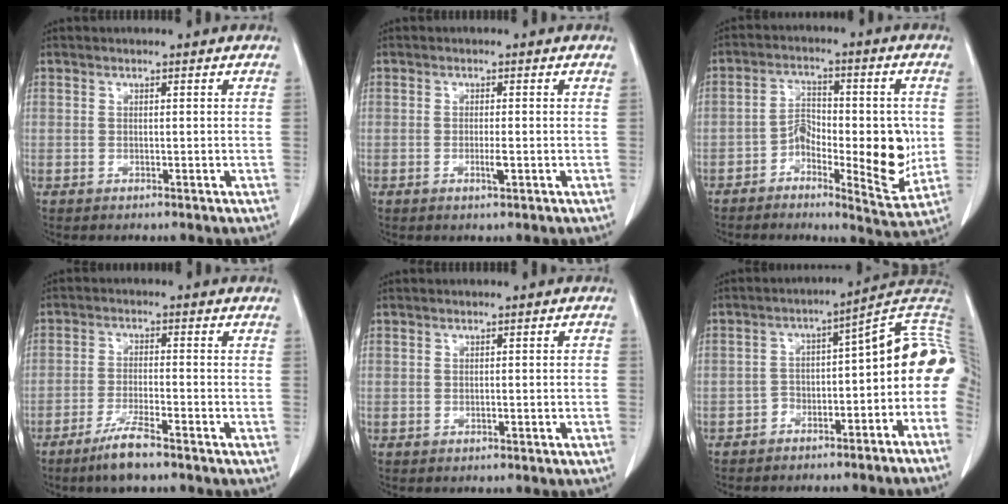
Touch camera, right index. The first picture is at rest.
{"total": 1.7, "force": [-0.6, 0.1, 1.6], "torque": [-0.030, -0.004, -0.011]}
{"total": 11.5, "force": [-2.3, 4.5, 10.4], "torque": [-0.146, 0.004, -0.034]}
{"total": 5.6, "force": [-4.2, 0.3, 3.7], "torque": [-0.077, -0.011, -0.078]}
{"total": 1.0, "force": [-0.3, 0.3, 0.9], "torque": [-0.011, 0.006, -0.002]}
{"total": 16.0, "force": [-7.9, 6.8, 12.2], "torque": [-0.130, 0.073, -0.115]}